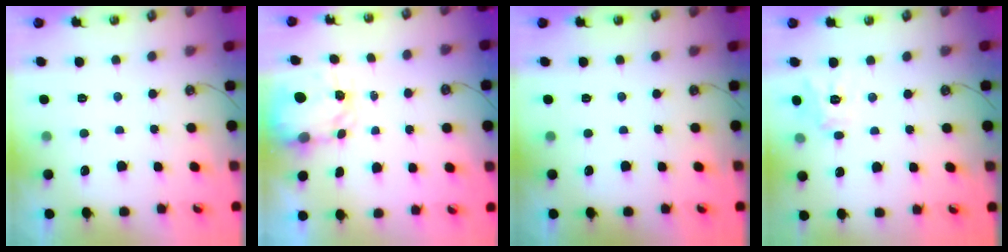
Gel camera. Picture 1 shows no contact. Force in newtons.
{"total": 3.3, "press": 3.3, "slide": 0.6}
{"total": 0.0}
{"total": 10.3, "press": 10.3, "slide": 0.6}